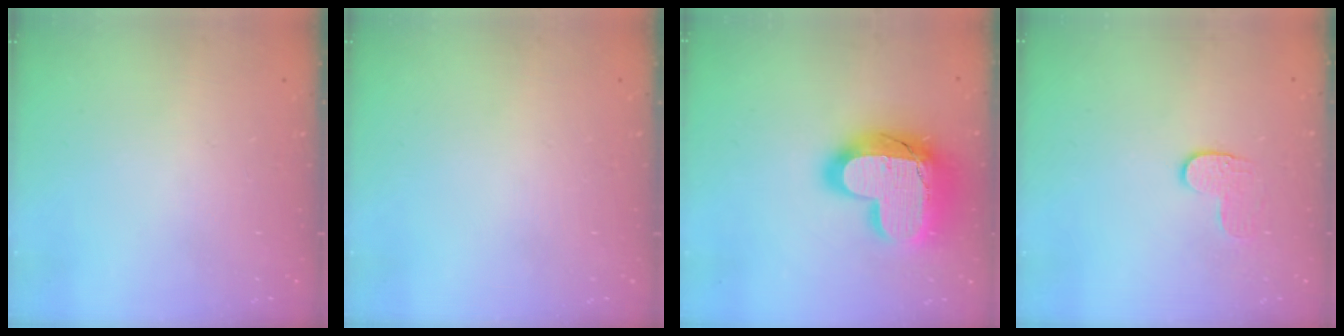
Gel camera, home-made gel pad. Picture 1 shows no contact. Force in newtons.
{"total": 0.0}
{"total": 22.3, "press": 22.3, "slide": 1.5}
{"total": 3.6, "press": 3.6, "slide": 0.3}